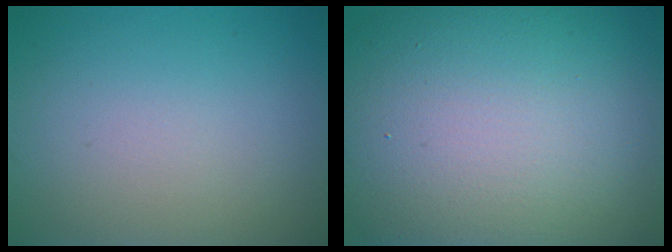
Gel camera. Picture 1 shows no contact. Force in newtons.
{"total": 18.8, "press": 18.8, "slide": 0.9}